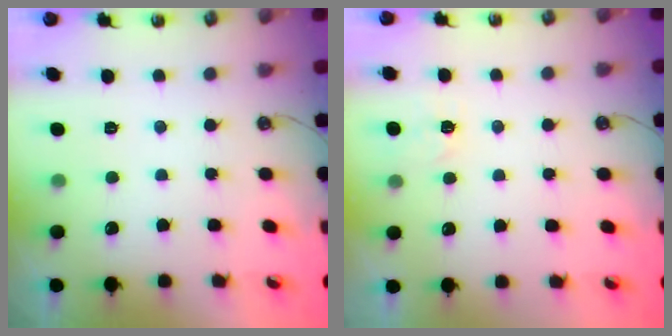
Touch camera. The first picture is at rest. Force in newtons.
{"total": 3.9, "press": 3.9, "slide": 0.6}